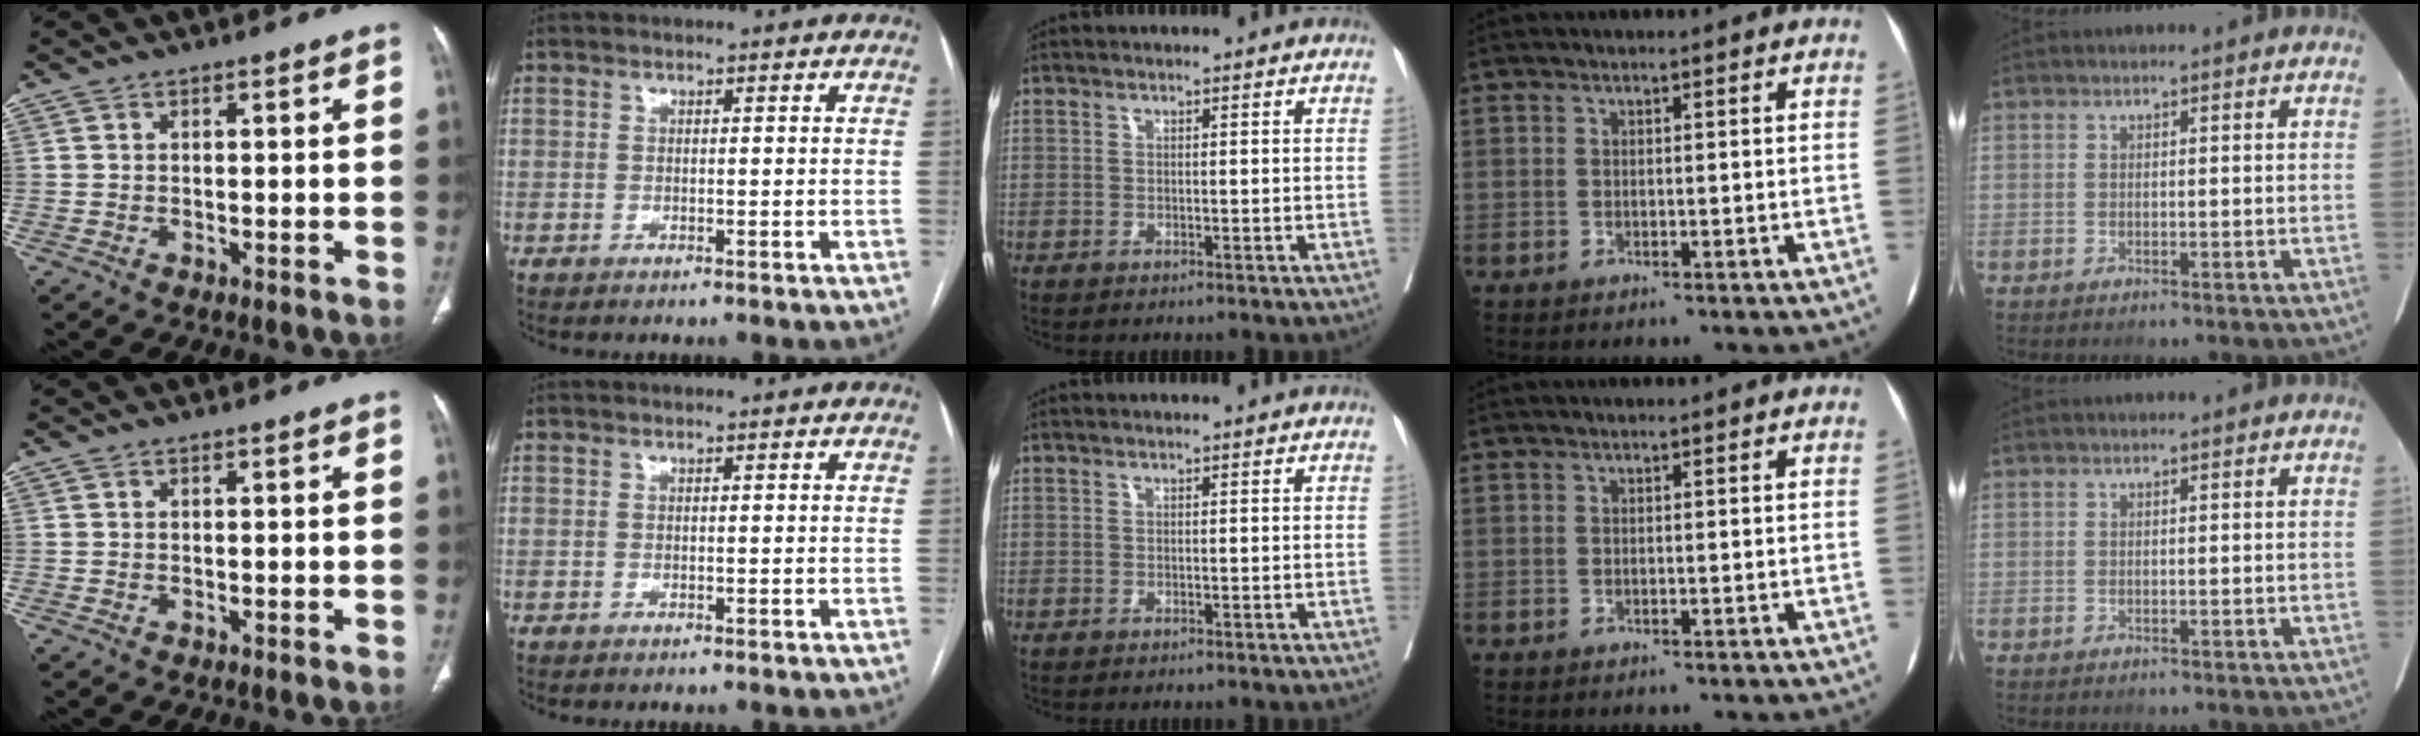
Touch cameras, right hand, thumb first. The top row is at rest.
{}